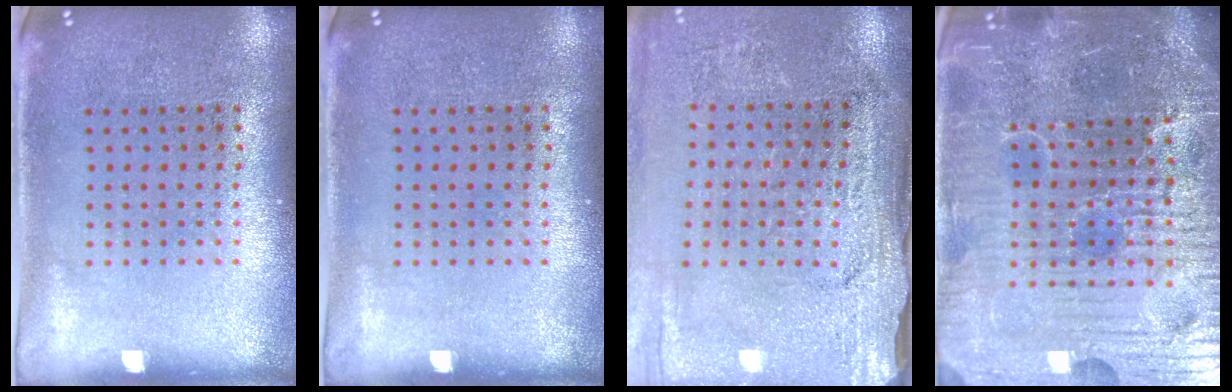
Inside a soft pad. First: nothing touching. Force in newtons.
{"total": 0.0}
{"total": 3.0, "press": 2.9, "slide": 0.8}
{"total": 6.8, "press": 6.2, "slide": 2.9}